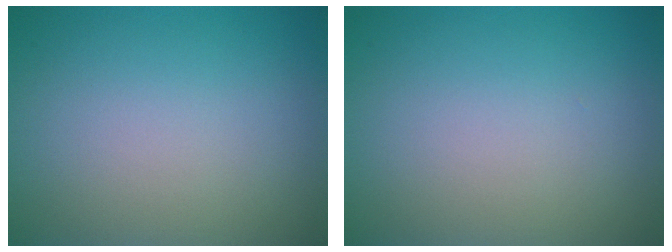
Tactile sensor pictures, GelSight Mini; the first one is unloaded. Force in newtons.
{"total": 0.0}